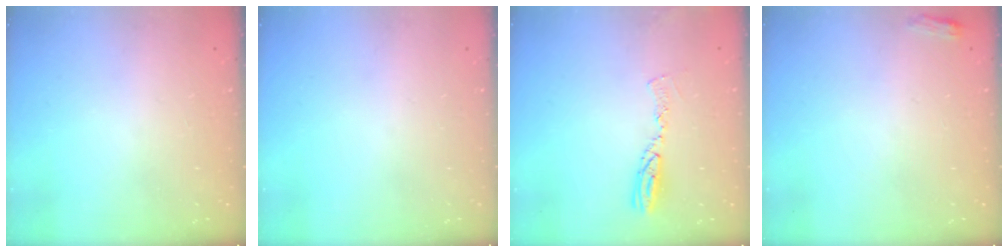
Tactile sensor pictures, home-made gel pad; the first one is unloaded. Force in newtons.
{"total": 0.0}
{"total": 7.2, "press": 7.1, "slide": 0.6}
{"total": 3.1, "press": 3.0, "slide": 0.5}